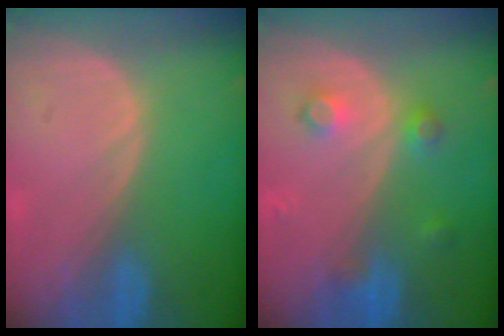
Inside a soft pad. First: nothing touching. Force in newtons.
{"total": 3.8, "press": 3.4, "slide": 1.7}